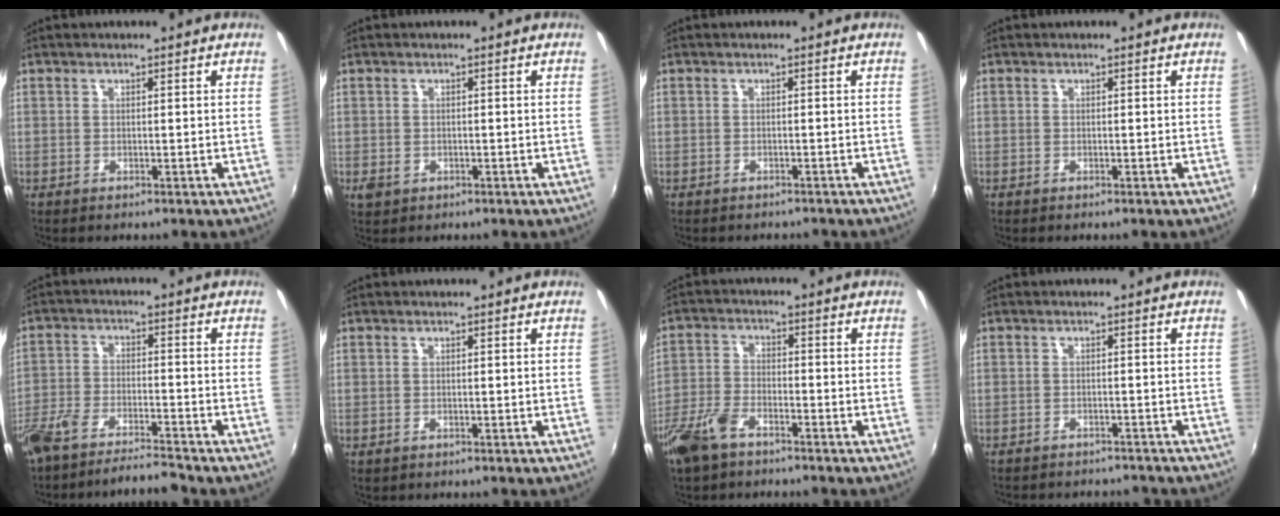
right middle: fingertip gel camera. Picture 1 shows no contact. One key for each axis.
{"total": 2.4, "fx": -0.9, "fy": 1.9, "fz": 1.1, "tx": -0.020, "ty": -0.004, "tz": -0.014}
{"total": 2.0, "fx": -1.7, "fy": 0.9, "fz": 0.4, "tx": -0.014, "ty": -0.004, "tz": -0.024}
{"total": 0.0}
{"total": 9.7, "fx": -8.8, "fy": 1.1, "fz": 4.1, "tx": -0.105, "ty": -0.014, "tz": -0.160}
{"total": 0.0}
{"total": 8.0, "fx": -5.7, "fy": 3.5, "fz": 4.5, "tx": -0.106, "ty": -0.003, "tz": -0.114}
{"total": 7.1, "fx": -6.4, "fy": 2.1, "fz": 2.1, "tx": -0.052, "ty": -0.007, "tz": -0.084}